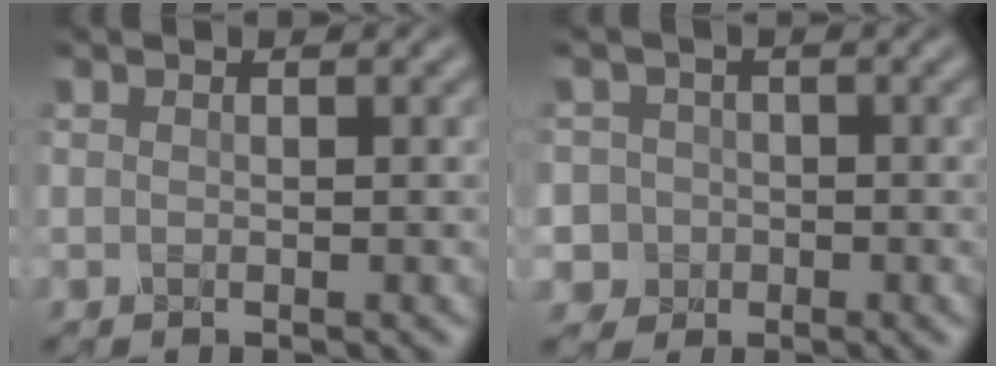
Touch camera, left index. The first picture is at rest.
{"total": 4.7, "force": [-1.1, 4.5, 0.7], "torque": [-0.002, 0.011, -0.042]}